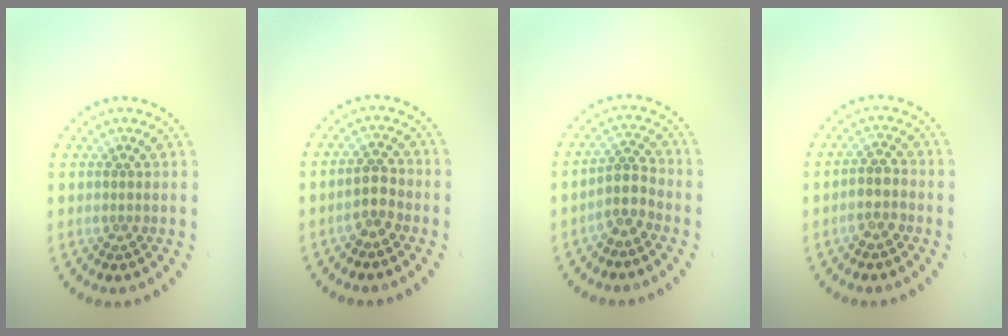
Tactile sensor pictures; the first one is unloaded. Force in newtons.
{"total": 2.4, "press": 2.2, "slide": 0.8}
{"total": 2.5, "press": 2.0, "slide": 1.6}
{"total": 2.1, "press": 2.0, "slide": 0.7}